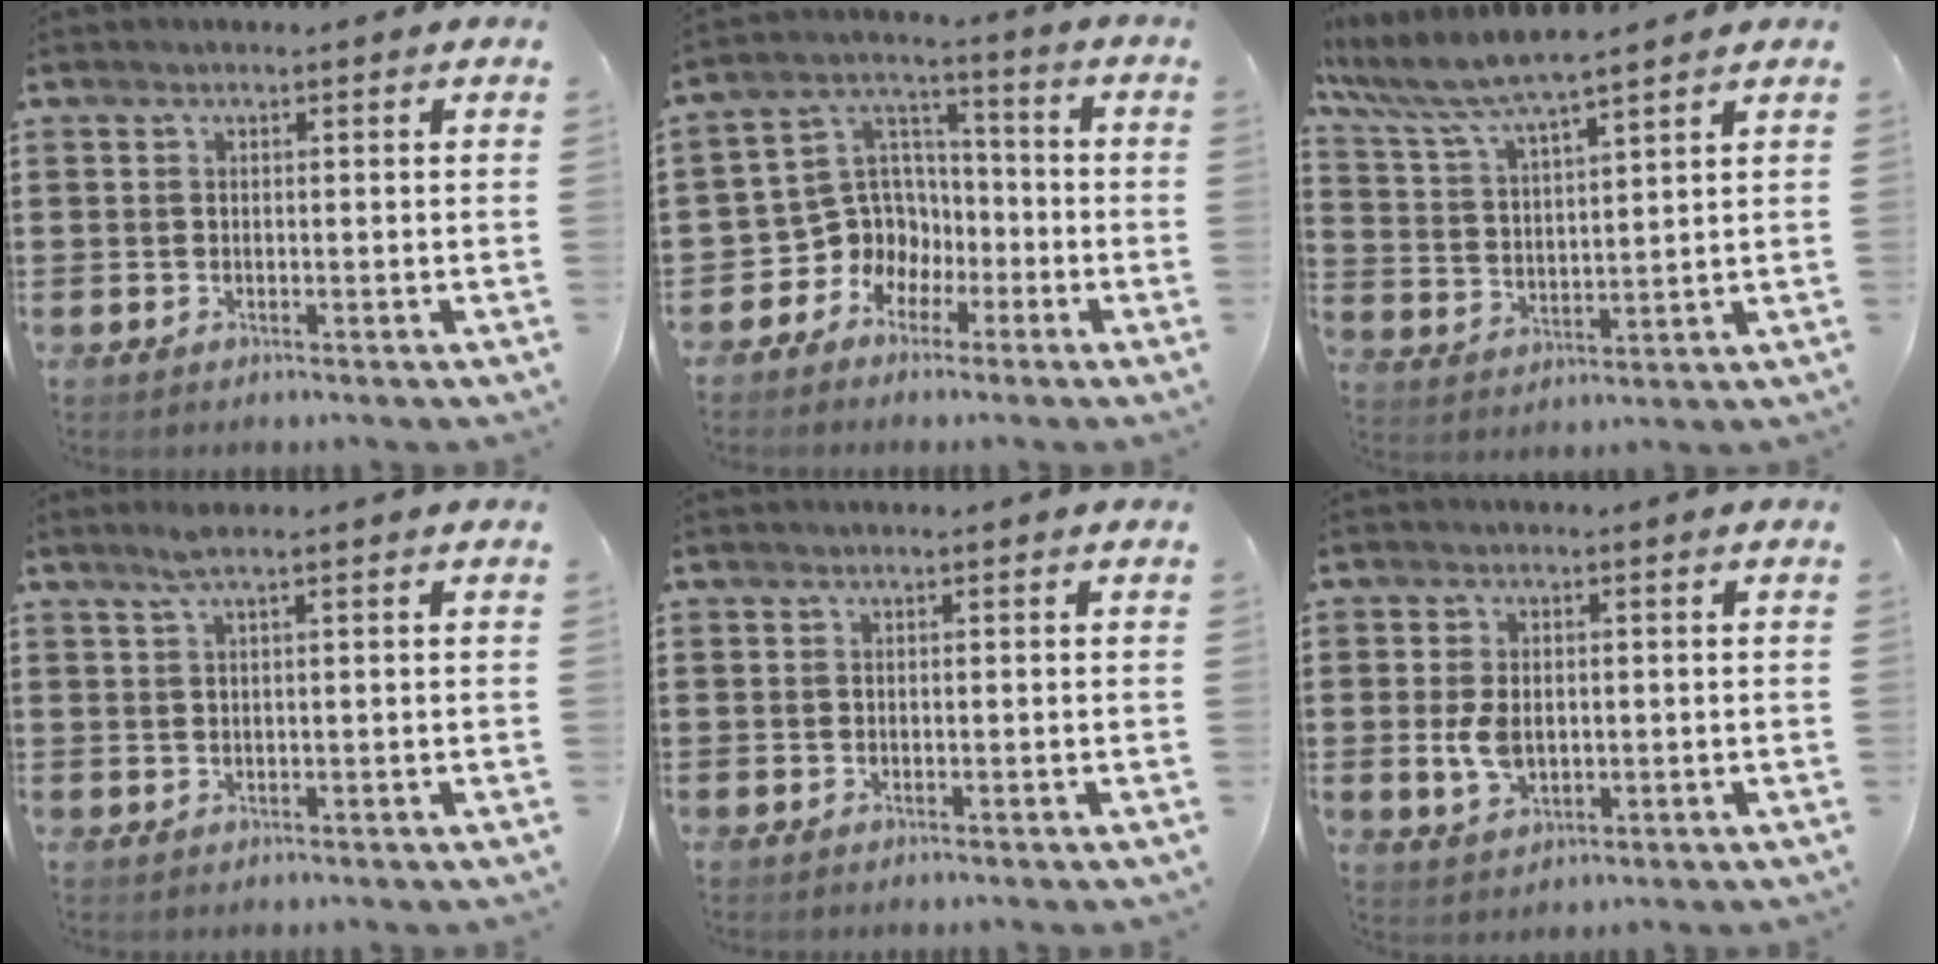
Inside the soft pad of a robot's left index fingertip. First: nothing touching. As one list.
[{"total": 7.9, "force": [-2.8, 7.3, 1.5], "torque": [-0.074, -0.001, -0.055]}, {"total": 6.4, "force": [5.7, 0.4, 2.9], "torque": [-0.081, -0.027, 0.096]}, {"total": 2.0, "force": [1.2, -0.1, 1.6], "torque": [-0.034, 0.001, 0.021]}, {"total": 0.0}, {"total": 4.8, "force": [0.0, 3.0, 3.8], "torque": [-0.096, -0.001, -0.004]}]